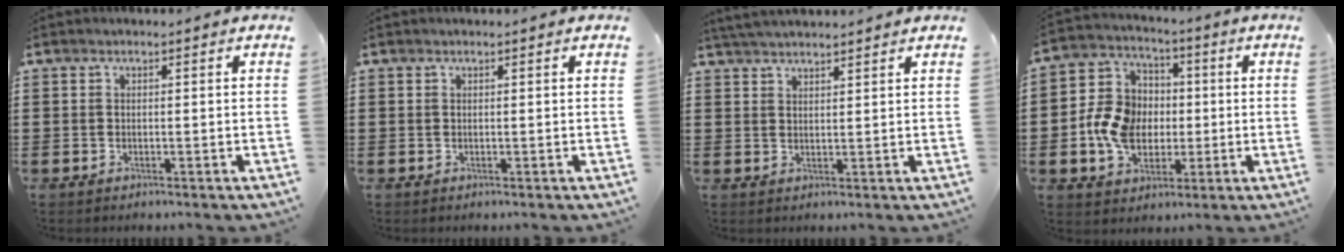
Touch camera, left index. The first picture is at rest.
{"total": 0.0}
{"total": 3.2, "force": [3.1, -0.1, 0.7], "torque": [-0.022, -0.005, 0.060]}
{"total": 9.6, "force": [-1.1, 7.9, 5.3], "torque": [-0.130, 0.025, -0.017]}